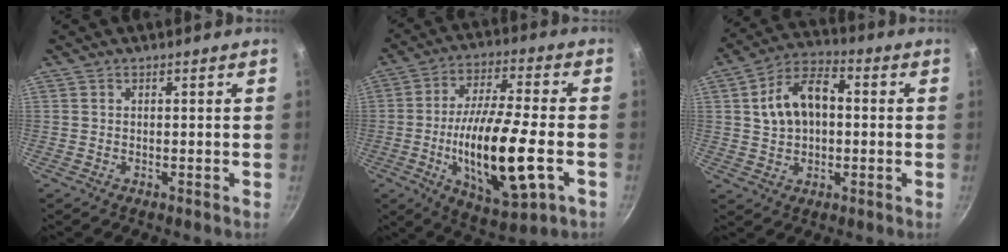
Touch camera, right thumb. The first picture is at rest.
{"total": 20.0, "force": [-4.8, 6.0, 18.5], "torque": [-0.330, 0.010, -0.082]}
{"total": 11.8, "force": [1.3, 7.6, 8.9], "torque": [-0.136, 0.030, 0.015]}